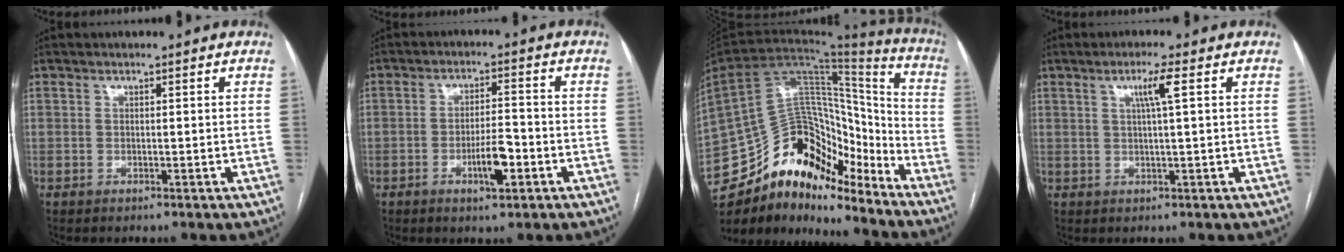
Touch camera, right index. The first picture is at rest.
{"total": 5.7, "force": [-2.4, 1.3, 5.0], "torque": [-0.092, -0.001, -0.039]}
{"total": 24.0, "force": [-18.7, 10.2, 11.1], "torque": [-0.250, 0.035, -0.311]}
{"total": 3.5, "force": [1.2, -0.5, 3.2], "torque": [-0.060, 0.000, 0.022]}